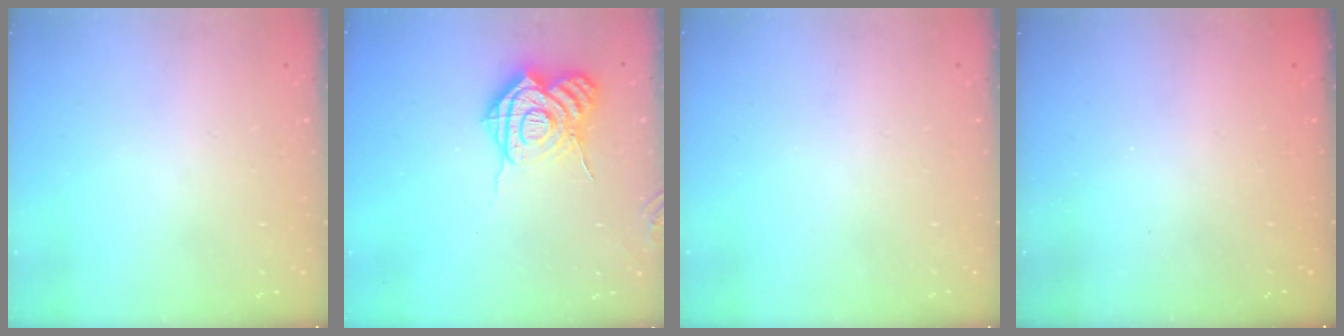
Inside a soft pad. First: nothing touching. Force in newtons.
{"total": 15.3, "press": 15.2, "slide": 1.6}
{"total": 0.0}
{"total": 1.8, "press": 1.6, "slide": 0.7}